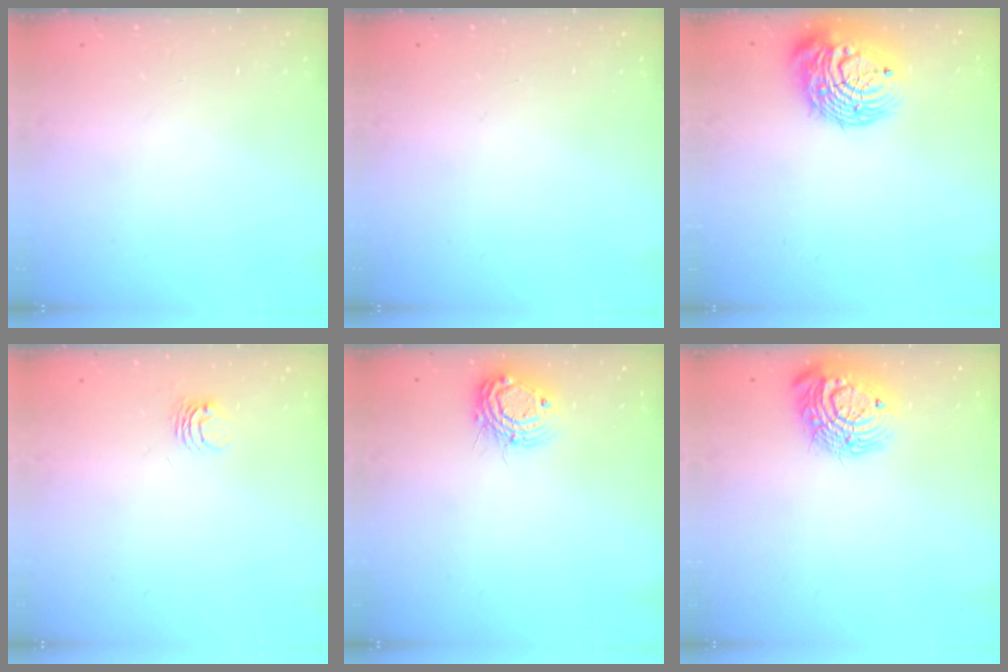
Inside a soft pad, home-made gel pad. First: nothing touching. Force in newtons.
{"total": 0.0}
{"total": 16.1, "press": 15.9, "slide": 2.6}
{"total": 4.0, "press": 3.9, "slide": 0.3}
{"total": 10.5, "press": 10.4, "slide": 0.9}
{"total": 15.4, "press": 15.3, "slide": 1.2}